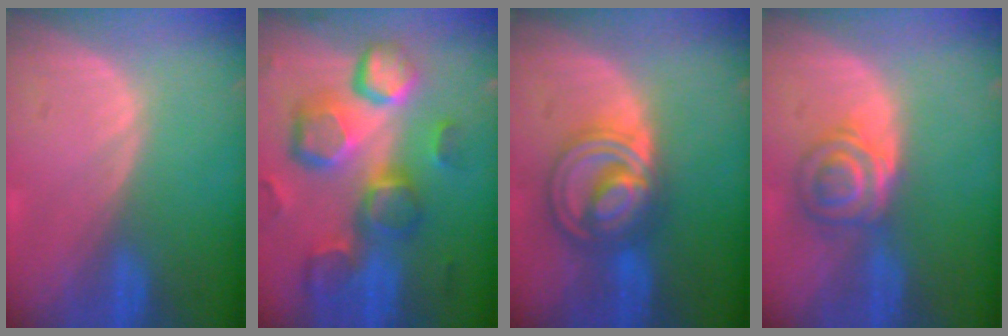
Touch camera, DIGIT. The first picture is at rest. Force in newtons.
{"total": 13.0, "press": 11.4, "slide": 6.4}
{"total": 8.3, "press": 8.3, "slide": 0.6}
{"total": 6.0, "press": 5.5, "slide": 2.3}